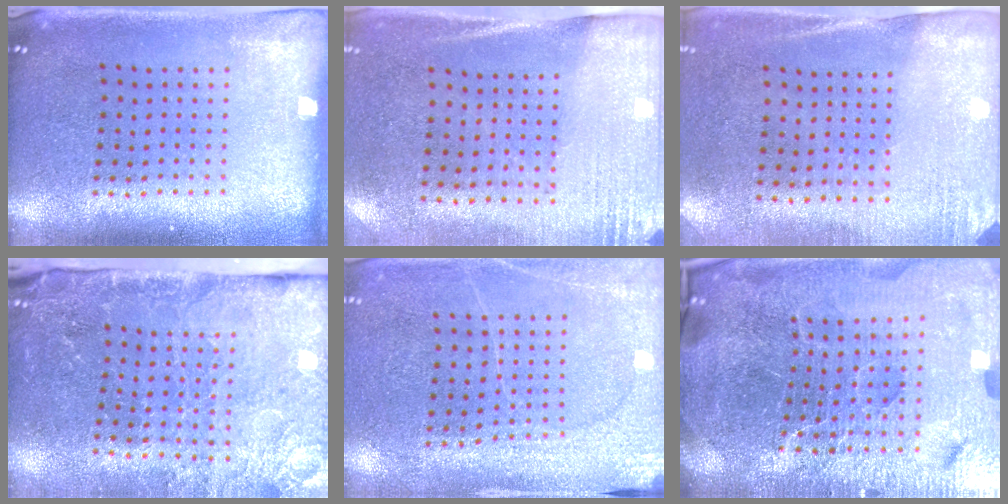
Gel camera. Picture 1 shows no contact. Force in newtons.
{"total": 2.7, "press": 2.4, "slide": 1.2}
{"total": 2.6, "press": 2.3, "slide": 1.3}
{"total": 3.3, "press": 3.2, "slide": 0.7}
{"total": 2.9, "press": 2.8, "slide": 0.4}
{"total": 7.1, "press": 6.1, "slide": 3.6}